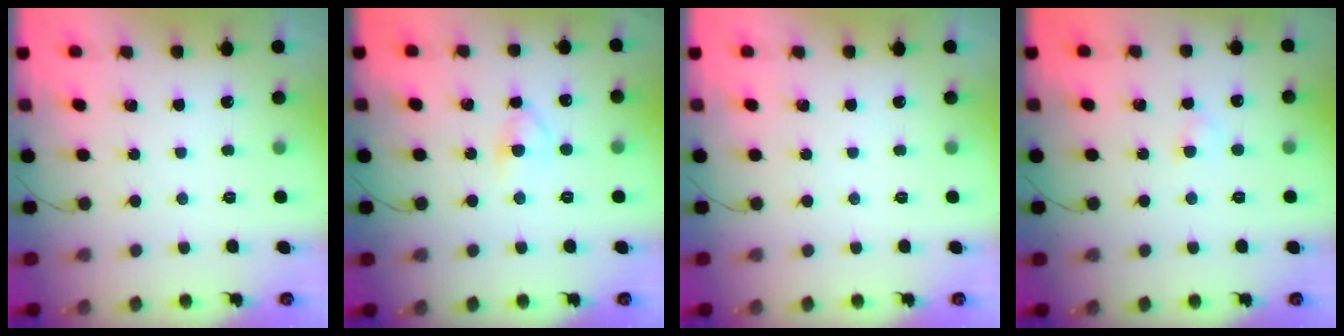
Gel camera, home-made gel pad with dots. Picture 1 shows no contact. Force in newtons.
{"total": 3.8, "press": 3.6, "slide": 1.3}
{"total": 0.0}
{"total": 2.3, "press": 2.2, "slide": 0.9}